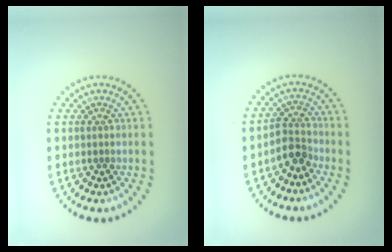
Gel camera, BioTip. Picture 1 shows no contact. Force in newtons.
{"total": 2.4, "press": 1.8, "slide": 1.5}